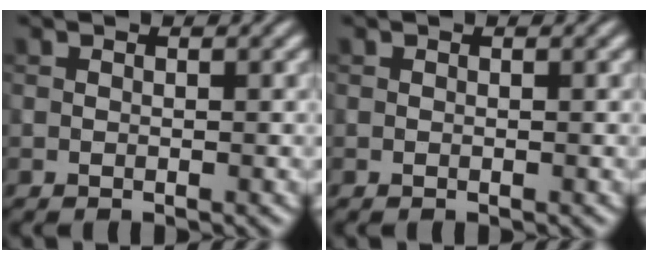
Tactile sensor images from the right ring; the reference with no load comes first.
{"total": 0.0}